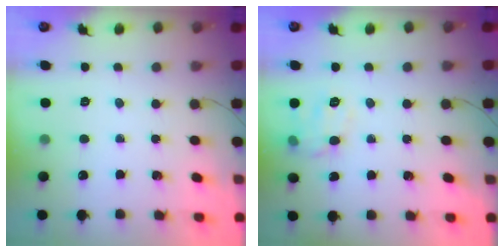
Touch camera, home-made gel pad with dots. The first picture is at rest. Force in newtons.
{"total": 9.3, "press": 9.3, "slide": 1.3}